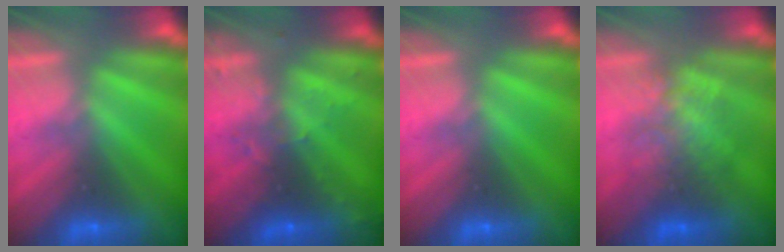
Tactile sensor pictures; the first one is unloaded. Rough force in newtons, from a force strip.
{"total": 3.0}
{"total": 0.0}
{"total": 2.3}